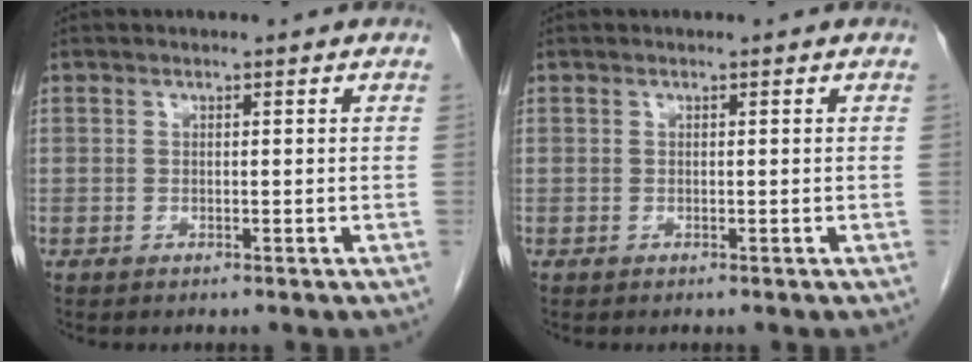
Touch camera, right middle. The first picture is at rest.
{"total": 0.0}